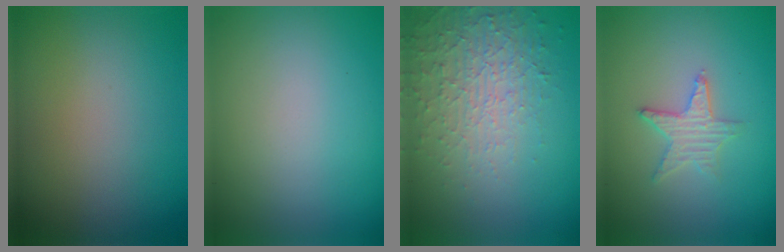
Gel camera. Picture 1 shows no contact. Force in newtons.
{"total": 0.0}
{"total": 5.1, "press": 3.4, "slide": 3.8}
{"total": 2.7, "press": 2.6, "slide": 0.5}